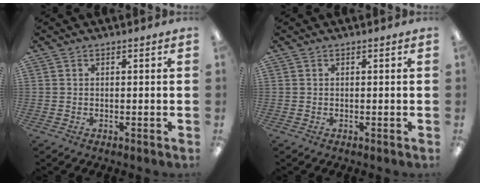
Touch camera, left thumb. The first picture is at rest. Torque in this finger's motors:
{"motor_torque": [-0.01, 0.01, 0.09, -0.03, 0.00]}